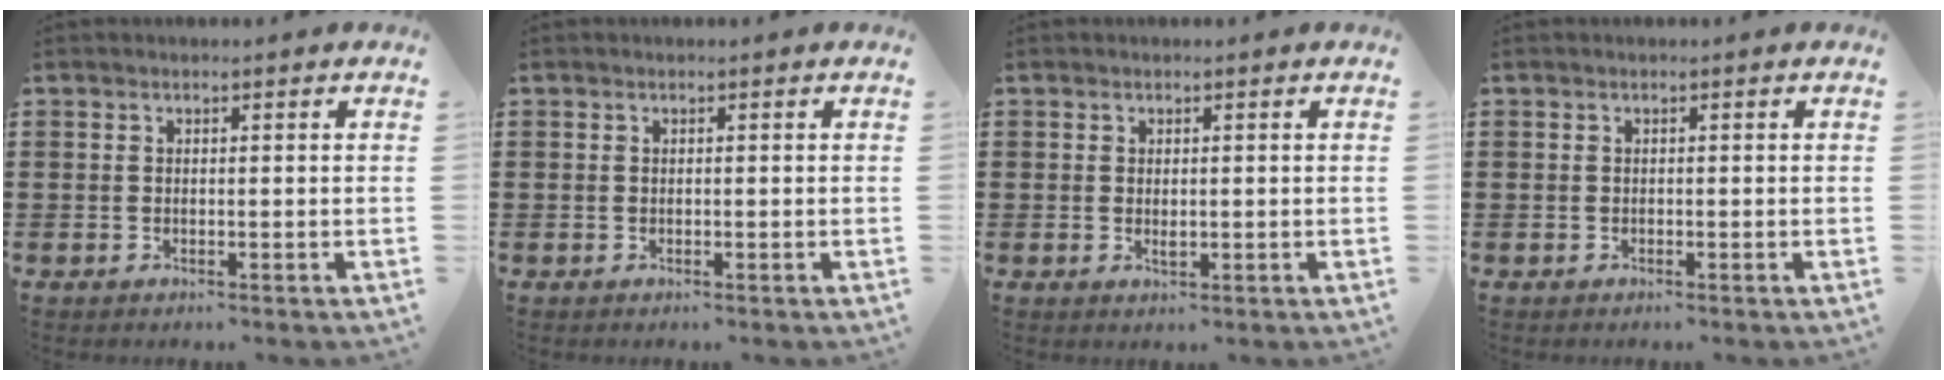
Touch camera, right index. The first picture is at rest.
{"total": 0.0}
{"total": 1.1, "force": [0.1, 0.4, 1.0], "torque": [-0.020, 0.002, 0.000]}
{"total": 0.0}